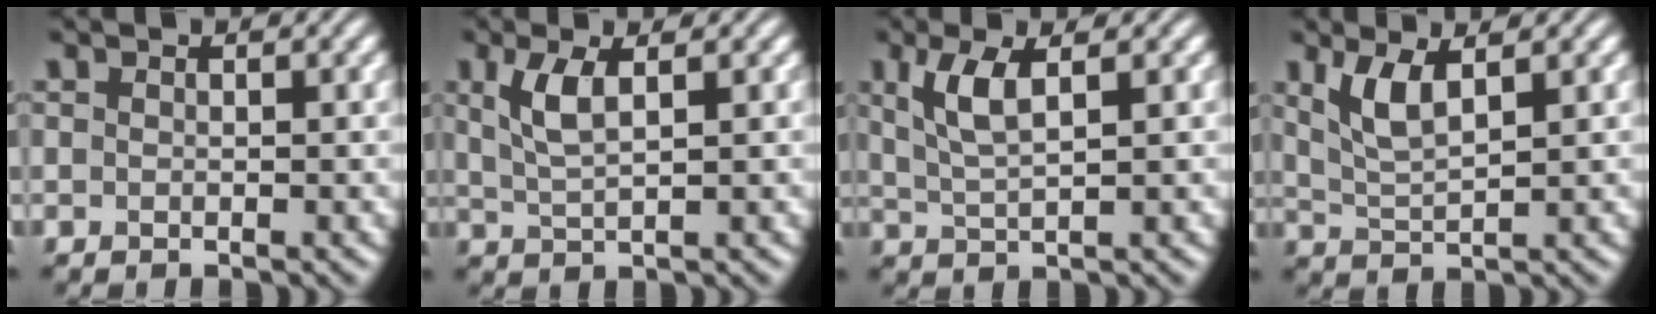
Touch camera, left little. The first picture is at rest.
{"total": 3.1, "force": [1.1, 1.0, 2.8], "torque": [-0.062, 0.000, 0.025]}
{"total": 3.6, "force": [1.4, 1.0, 3.2], "torque": [-0.072, 0.000, 0.030]}
{"total": 3.3, "force": [1.7, 0.9, 2.7], "torque": [-0.063, -0.004, 0.039]}